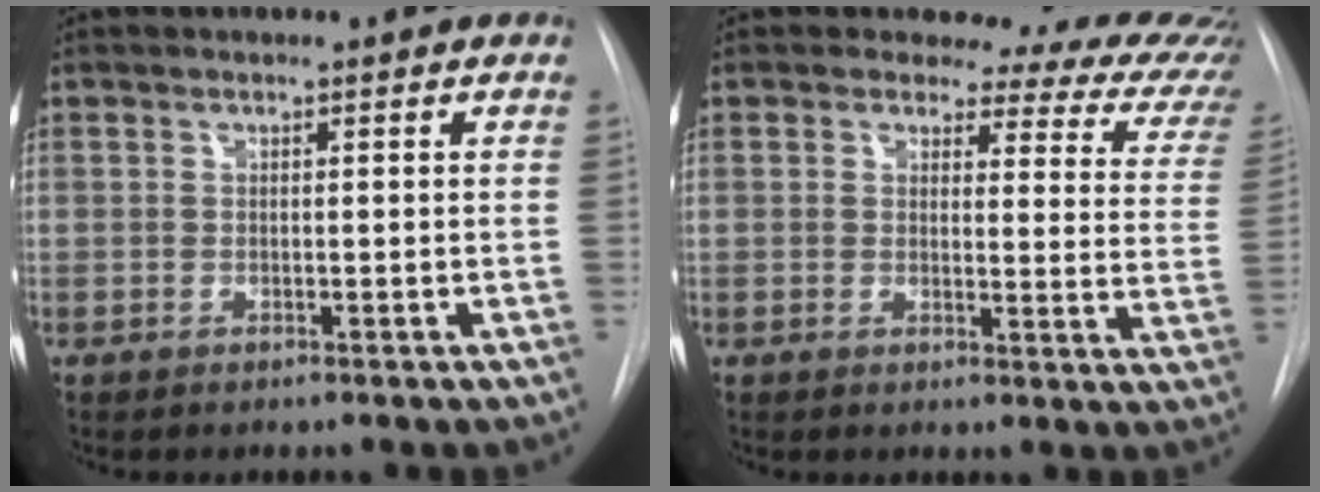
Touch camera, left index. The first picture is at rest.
{"total": 15.4, "force": [14.2, 4.8, 3.5], "torque": [-0.007, -0.070, 0.119]}